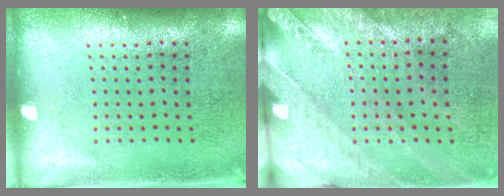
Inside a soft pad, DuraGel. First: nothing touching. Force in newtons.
{"total": 2.5, "press": 2.0, "slide": 1.5}